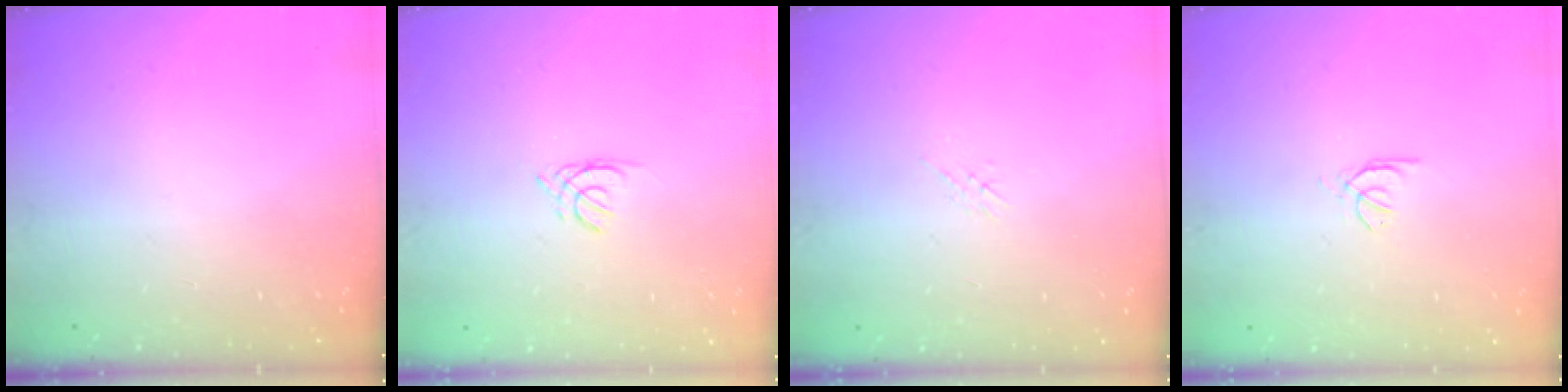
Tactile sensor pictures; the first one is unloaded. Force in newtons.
{"total": 1.7, "press": 1.7, "slide": 0.3}
{"total": 1.7, "press": 1.6, "slide": 0.4}
{"total": 0.5, "press": 0.4, "slide": 0.3}